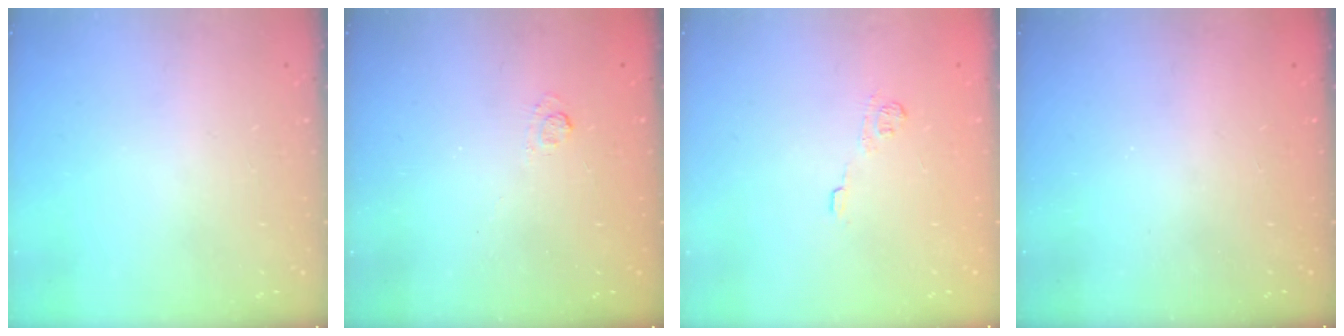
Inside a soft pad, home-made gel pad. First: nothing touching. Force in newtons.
{"total": 1.7, "press": 1.1, "slide": 1.3}
{"total": 7.5, "press": 7.4, "slide": 1.4}
{"total": 2.3, "press": 2.2, "slide": 0.8}